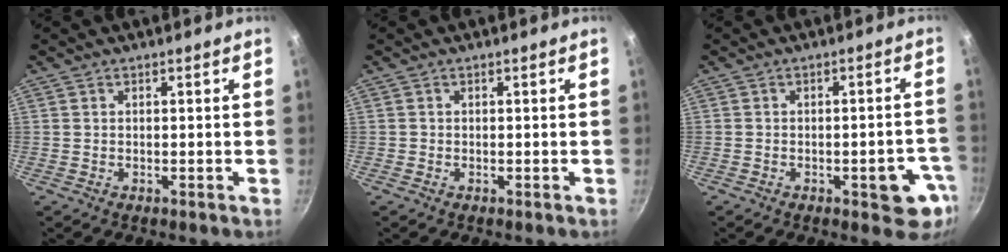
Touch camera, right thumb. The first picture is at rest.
{"total": 0.0}
{"total": 8.0, "force": [-3.2, 3.3, 6.5], "torque": [-0.041, 0.019, -0.037]}